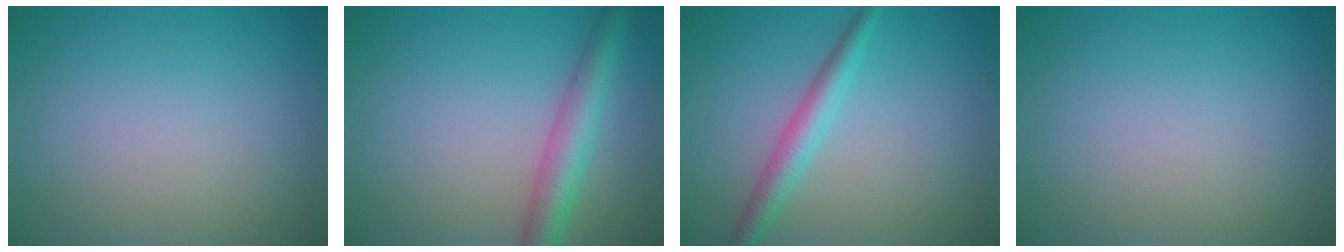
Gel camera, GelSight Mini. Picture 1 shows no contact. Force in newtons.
{"total": 4.1, "press": 4.1, "slide": 0.0}
{"total": 2.6, "press": 2.6, "slide": 0.0}
{"total": 0.0}